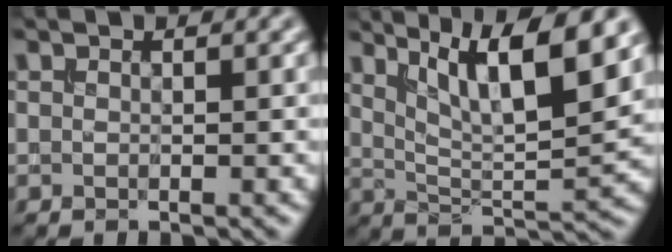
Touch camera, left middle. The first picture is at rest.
{"total": 9.4, "force": [5.3, 2.3, 7.4], "torque": [-0.104, 0.003, 0.090]}